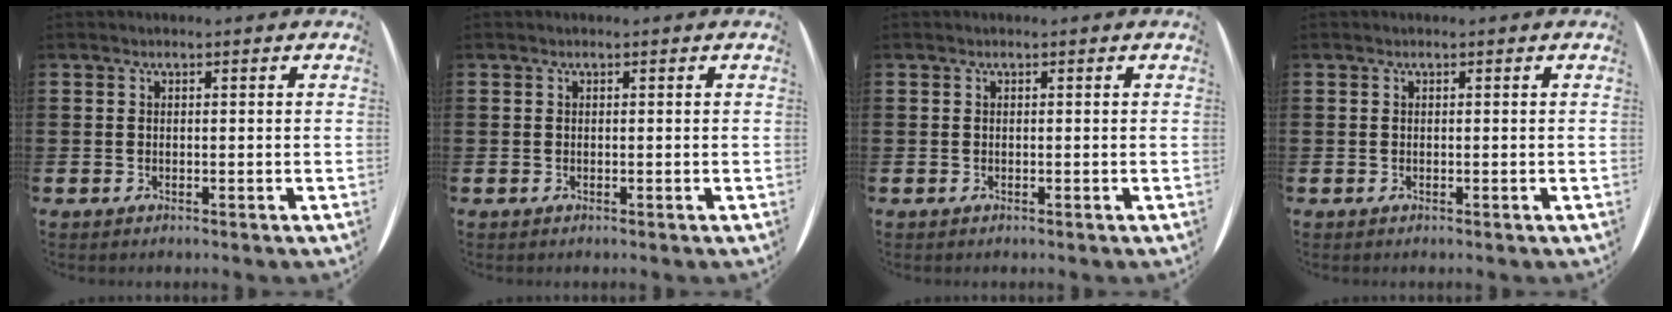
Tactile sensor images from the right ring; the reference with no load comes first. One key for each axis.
{"total": 0.0}
{"total": 0.0}
{"total": 0.0}